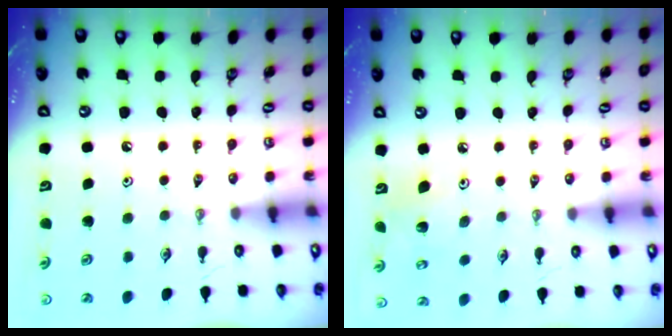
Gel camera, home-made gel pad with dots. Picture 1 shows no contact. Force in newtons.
{"total": 5.5, "press": 5.2, "slide": 1.5}